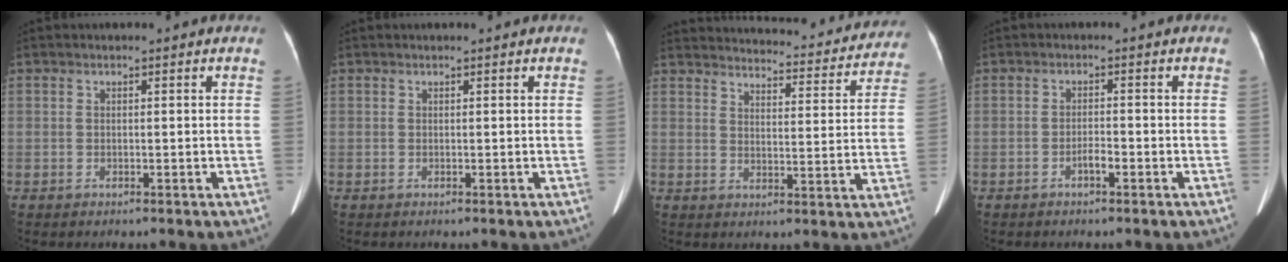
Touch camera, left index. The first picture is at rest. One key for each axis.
{"total": 0.9, "fx": 0.8, "fy": 0.0, "fz": 0.5, "tx": -0.009, "ty": 0.002, "tz": 0.010}
{"total": 25.0, "fx": 23.6, "fy": 5.0, "fz": 6.7, "tx": -0.093, "ty": -0.042, "tz": 0.281}
{"total": 1.7, "fx": -1.4, "fy": 0.0, "fz": 1.0, "tx": -0.013, "ty": -0.005, "tz": -0.021}